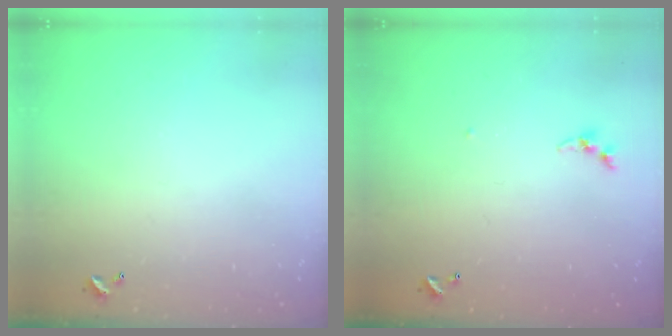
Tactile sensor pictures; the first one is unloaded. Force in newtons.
{"total": 3.8, "press": 3.8, "slide": 0.3}